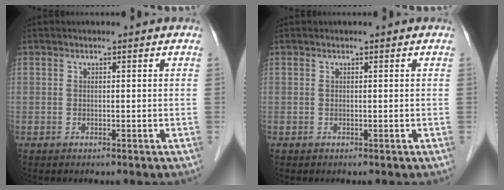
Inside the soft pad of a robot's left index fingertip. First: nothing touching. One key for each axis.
{"total": 0.0}